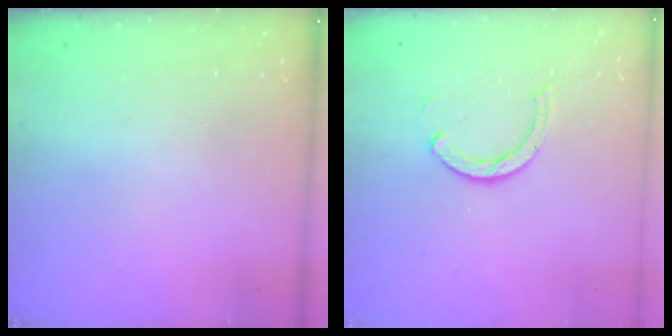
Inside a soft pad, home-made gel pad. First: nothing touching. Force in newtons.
{"total": 3.0, "press": 3.0, "slide": 0.3}